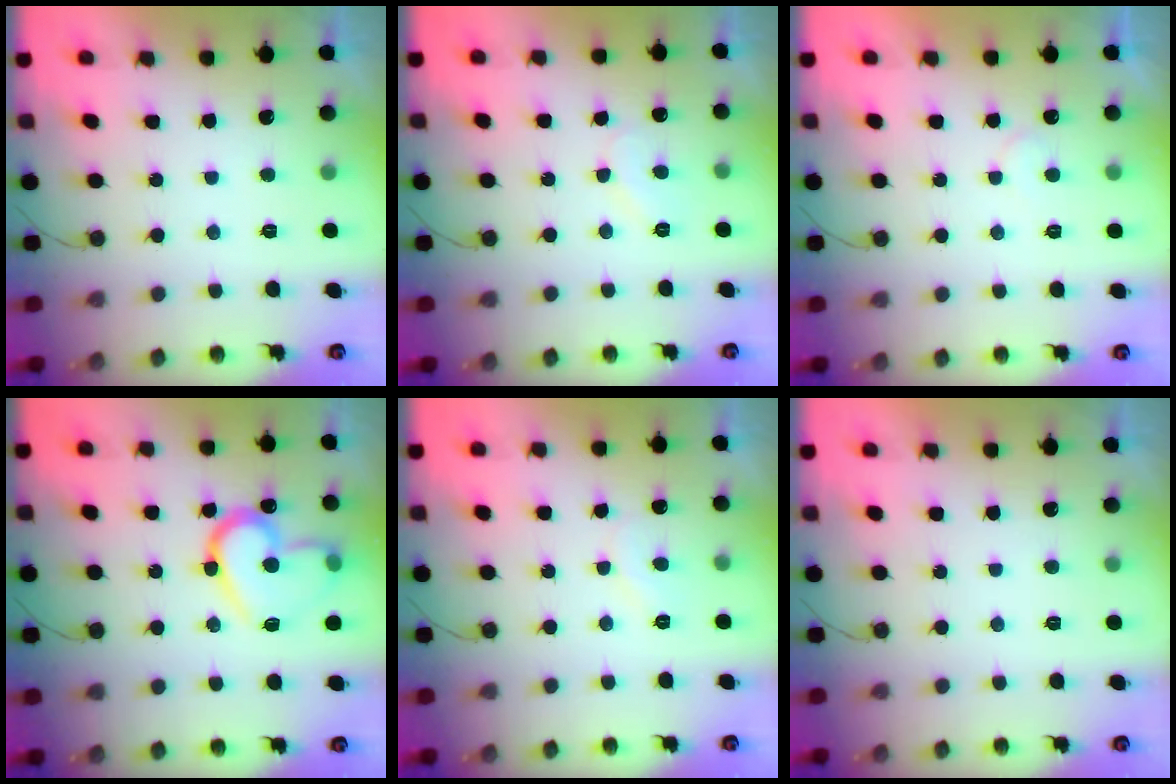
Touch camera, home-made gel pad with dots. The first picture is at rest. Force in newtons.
{"total": 6.9, "press": 6.9, "slide": 0.7}
{"total": 4.4, "press": 4.4, "slide": 0.3}
{"total": 16.9, "press": 16.8, "slide": 1.7}
{"total": 5.7, "press": 5.7, "slide": 0.5}
{"total": 1.8, "press": 1.8, "slide": 0.1}